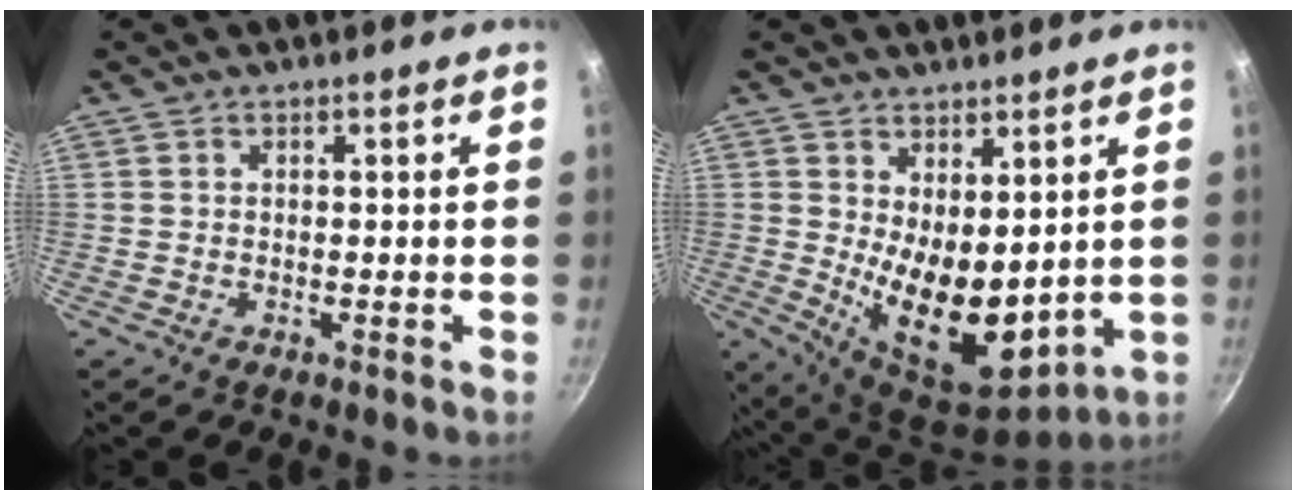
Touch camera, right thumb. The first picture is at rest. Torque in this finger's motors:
{"motor_torque": [-0.21, 1.40, 1.65, 0.23, 0.14]}